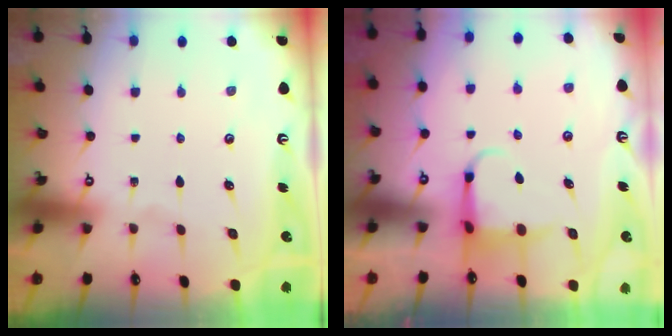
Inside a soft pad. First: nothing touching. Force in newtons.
{"total": 4.3, "press": 4.2, "slide": 1.2}